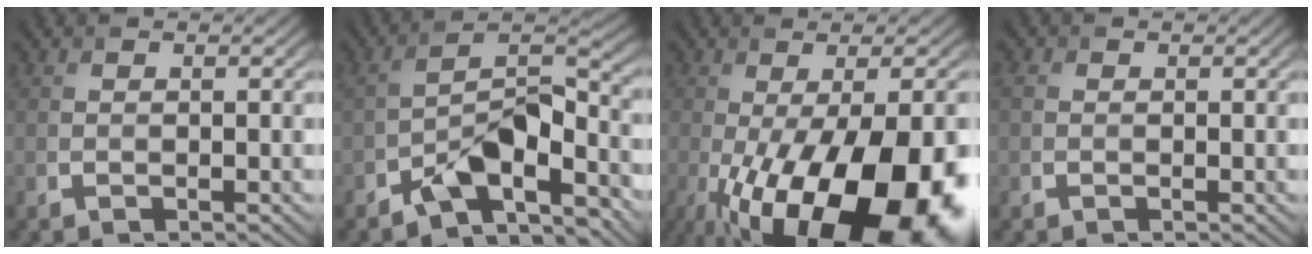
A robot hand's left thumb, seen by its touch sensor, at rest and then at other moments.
{"total": 8.3, "force": [-5.4, 3.0, 5.6], "torque": [-0.092, 0.016, -0.103]}
{"total": 18.4, "force": [-7.3, 6.9, 15.4], "torque": [-0.257, -0.038, -0.094]}
{"total": 1.6, "force": [0.2, 1.3, 0.9], "torque": [-0.029, 0.000, 0.005]}